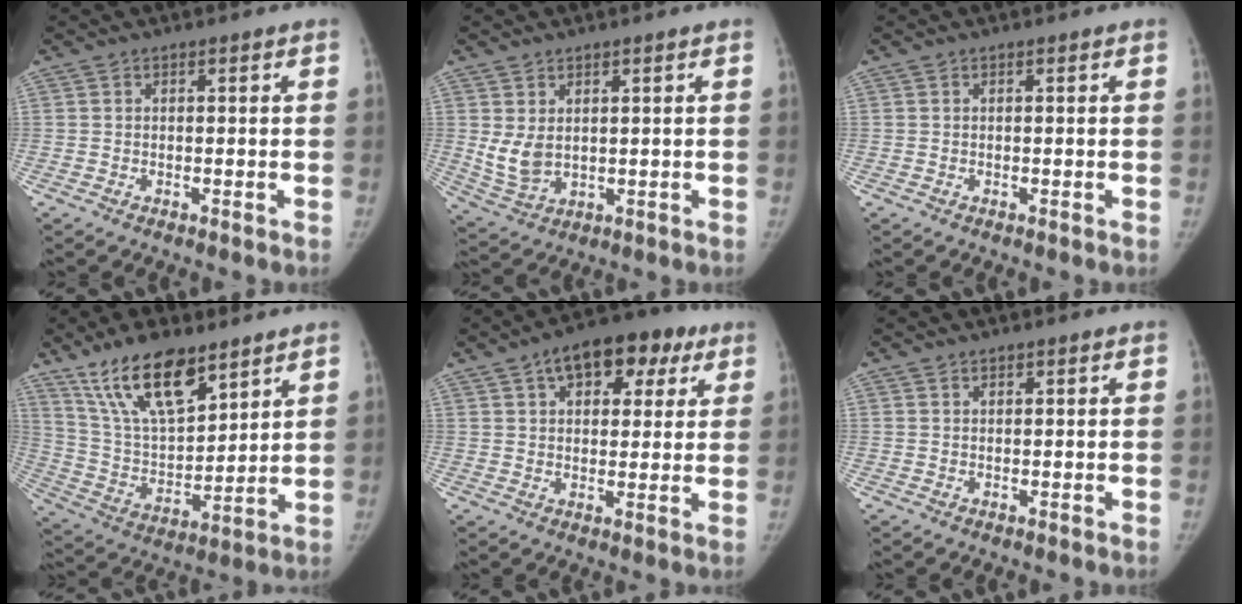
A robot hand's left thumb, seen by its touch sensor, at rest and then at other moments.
{"total": 5.7, "force": [1.4, 3.7, 4.2], "torque": [-0.077, -0.013, 0.043]}
{"total": 0.0}
{"total": 17.6, "force": [11.8, 7.0, 11.0], "torque": [-0.164, -0.056, 0.229]}
{"total": 13.9, "force": [6.7, 8.1, 9.0], "torque": [-0.086, 0.005, 0.092]}
{"total": 0.7, "force": [0.6, 0.3, 0.2], "torque": [-0.003, -0.004, 0.009]}